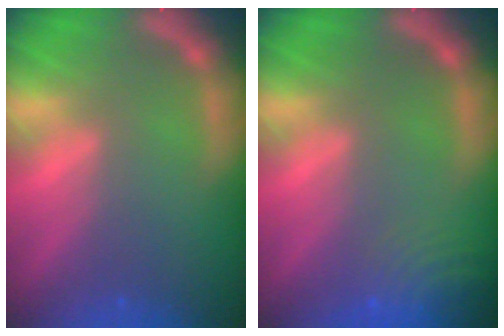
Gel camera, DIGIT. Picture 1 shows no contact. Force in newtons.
{"total": 7.0}